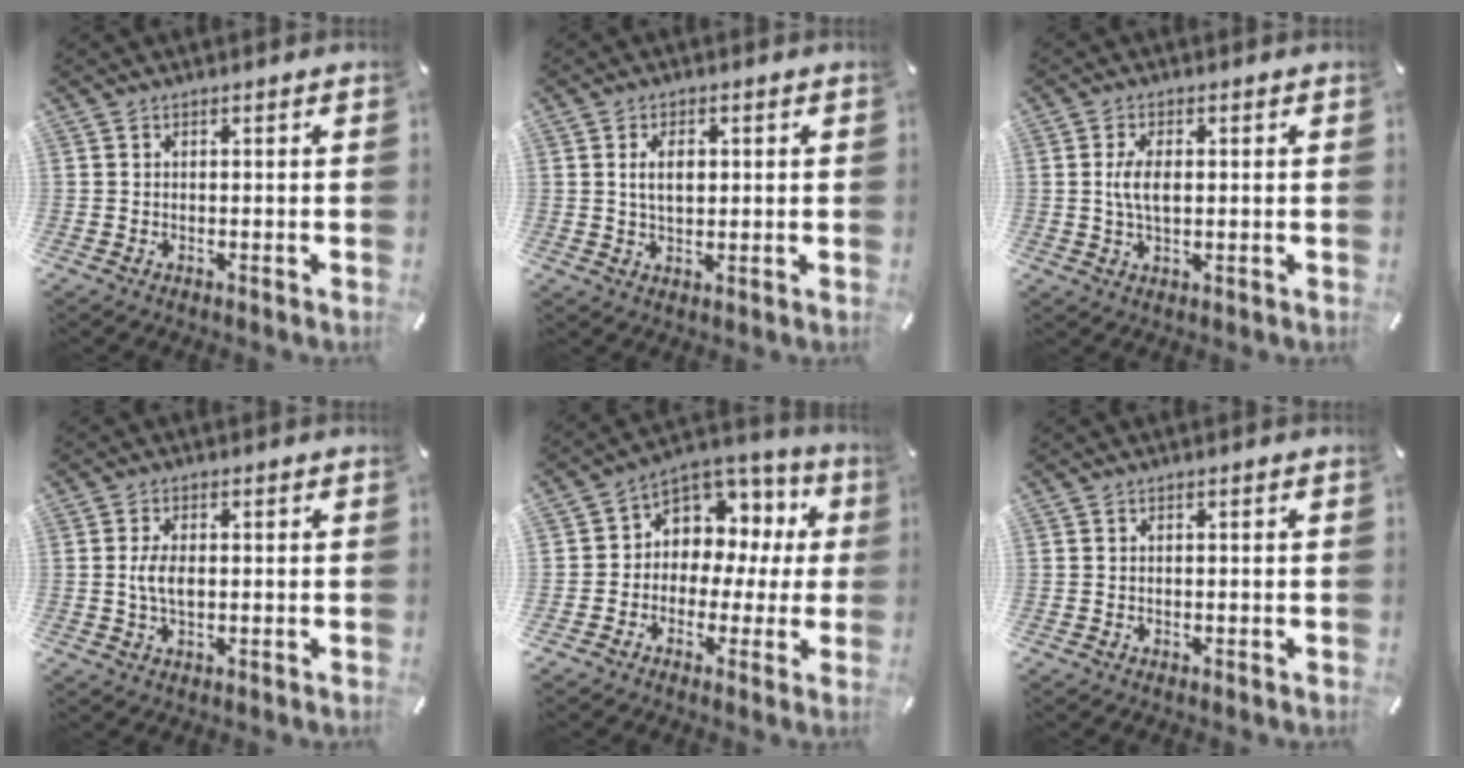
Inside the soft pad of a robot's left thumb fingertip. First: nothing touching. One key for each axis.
{"total": 4.6, "fx": 0.9, "fy": 2.9, "fz": 3.5, "tx": -0.074, "ty": 0.004, "tz": 0.010}
{"total": 4.7, "fx": 0.5, "fy": 2.5, "fz": 3.9, "tx": -0.103, "ty": 0.000, "tz": 0.000}
{"total": 4.0, "fx": 0.2, "fy": 2.2, "fz": 3.4, "tx": -0.090, "ty": -0.002, "tz": -0.005}
{"total": 9.3, "fx": 2.1, "fy": 8.2, "fz": 3.8, "tx": -0.064, "ty": -0.025, "tz": 0.044}
{"total": 0.0}